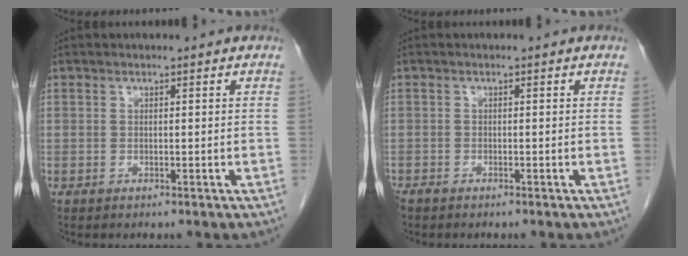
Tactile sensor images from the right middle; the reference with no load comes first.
{"total": 1.0, "force": [-0.8, 0.3, 0.3], "torque": [-0.012, -0.002, -0.017]}